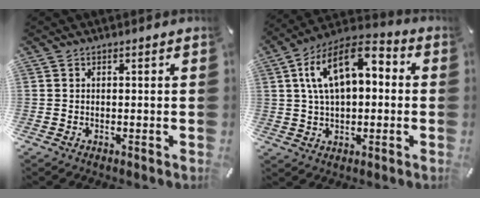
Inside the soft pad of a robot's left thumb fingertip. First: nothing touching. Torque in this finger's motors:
{"motor_torque": [1.70, 3.31, 1.97, -0.81, 0.26]}